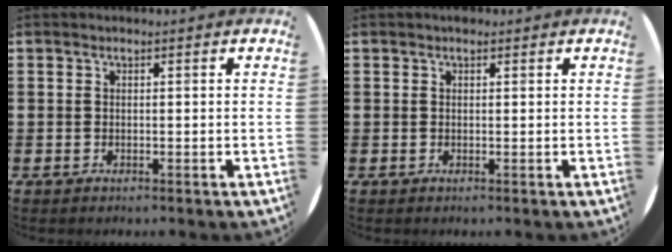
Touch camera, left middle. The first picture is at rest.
{"total": 0.6, "force": [0.5, 0.3, 0.1], "torque": [0.006, 0.000, 0.007]}